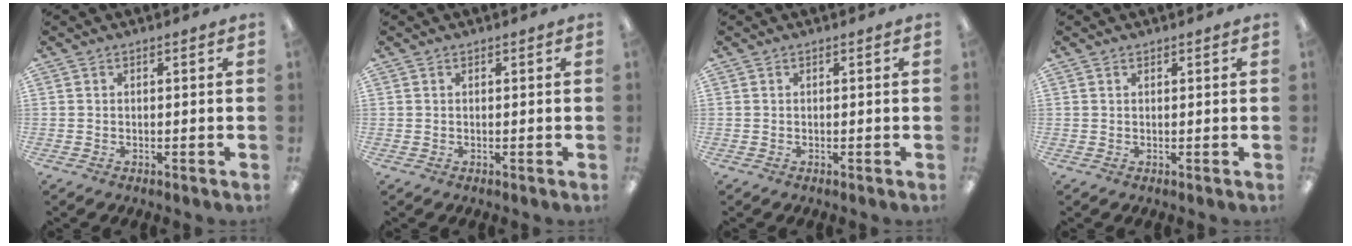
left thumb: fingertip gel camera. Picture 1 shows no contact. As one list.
[{"total": 0.0}, {"total": 0.0}, {"total": 0.6, "force": [0.5, 0.3, 0.2], "torque": [-0.005, 0.002, 0.008]}]